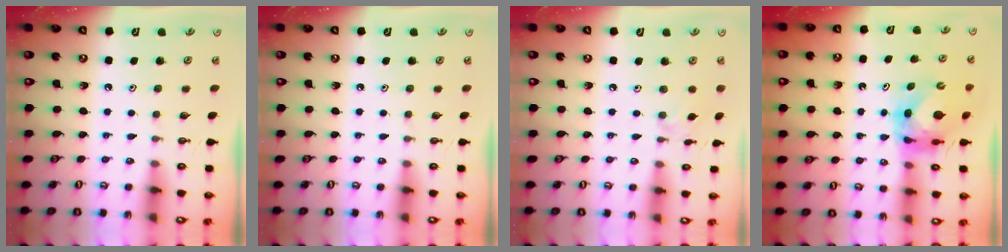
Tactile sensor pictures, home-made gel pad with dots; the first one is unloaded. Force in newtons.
{"total": 0.0}
{"total": 1.8, "press": 1.7, "slide": 0.5}
{"total": 7.0, "press": 7.0, "slide": 0.9}